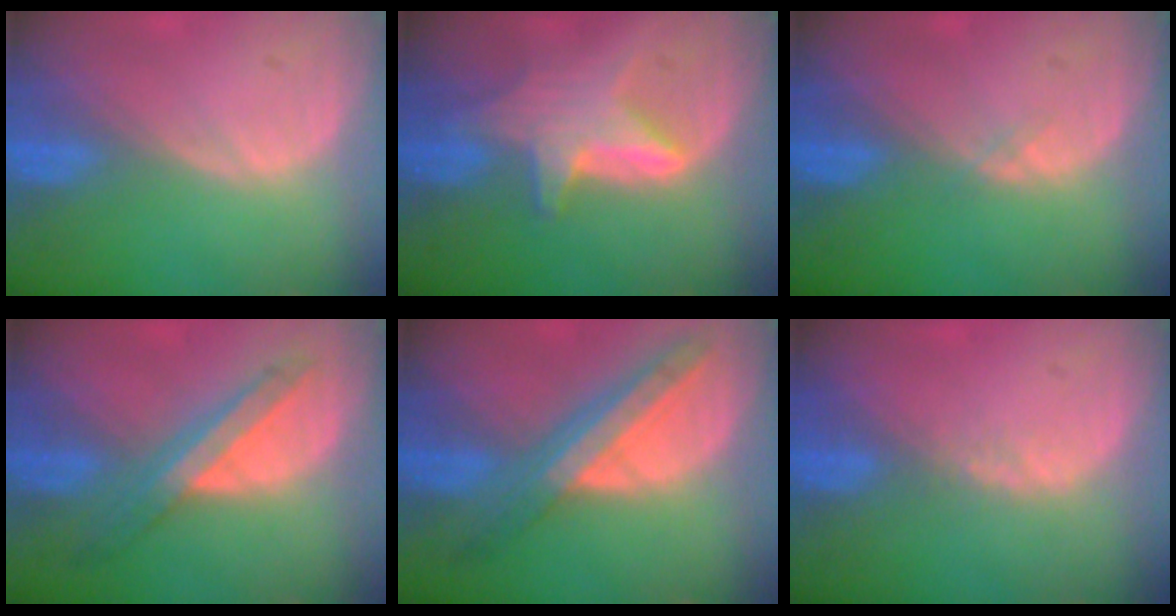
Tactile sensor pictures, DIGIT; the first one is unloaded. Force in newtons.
{"total": 6.5, "press": 6.4, "slide": 1.4}
{"total": 0.6, "press": 0.5, "slide": 0.2}
{"total": 7.2, "press": 6.3, "slide": 3.3}
{"total": 8.5, "press": 7.5, "slide": 4.0}
{"total": 1.3, "press": 1.1, "slide": 0.7}